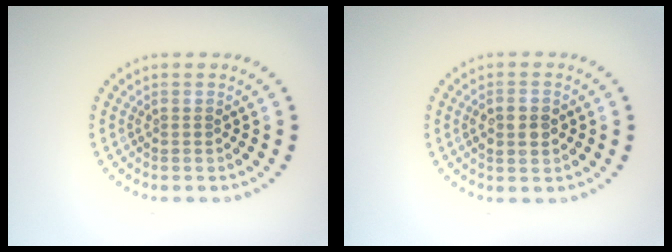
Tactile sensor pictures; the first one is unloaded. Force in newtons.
{"total": 2.3, "press": 2.3, "slide": 0.3}